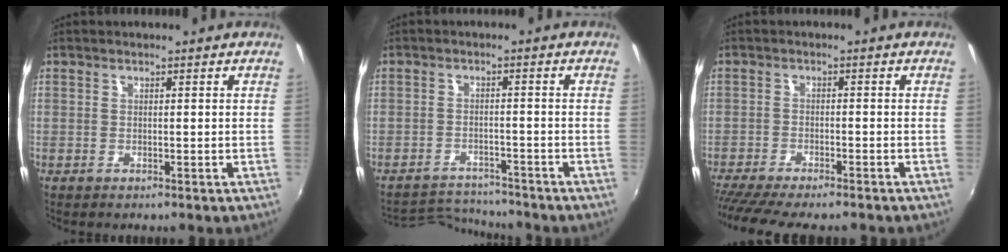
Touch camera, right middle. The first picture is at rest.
{"total": 7.5, "force": [-7.4, 1.0, 0.6], "torque": [-0.031, 0.010, -0.121]}
{"total": 11.0, "force": [-9.5, 1.3, 5.3], "torque": [-0.122, -0.035, -0.155]}